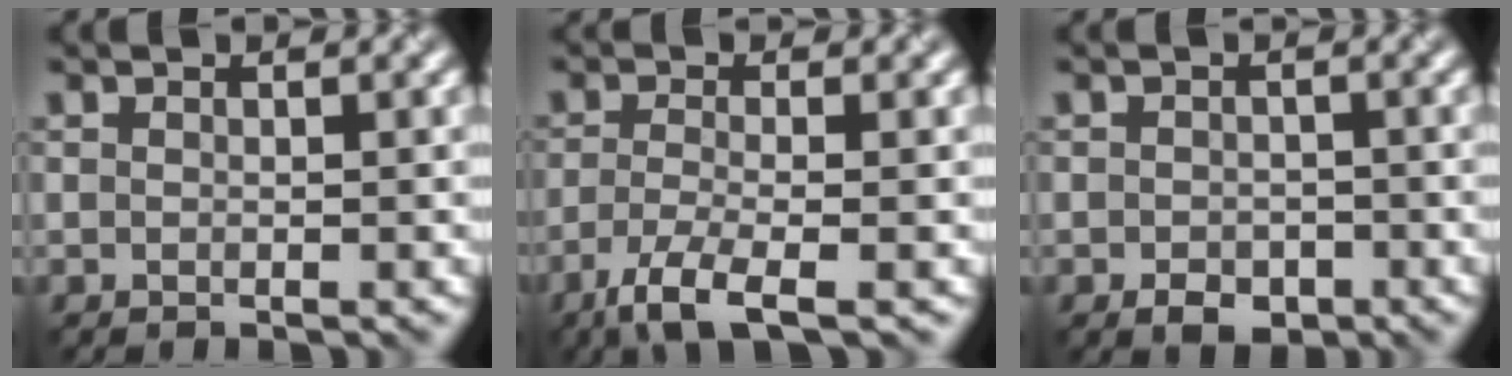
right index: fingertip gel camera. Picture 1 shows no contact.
{"total": 4.0, "force": [-2.2, 0.8, 3.3], "torque": [-0.066, -0.009, -0.055]}
{"total": 2.3, "force": [-1.1, 1.6, 1.2], "torque": [-0.014, -0.003, -0.021]}